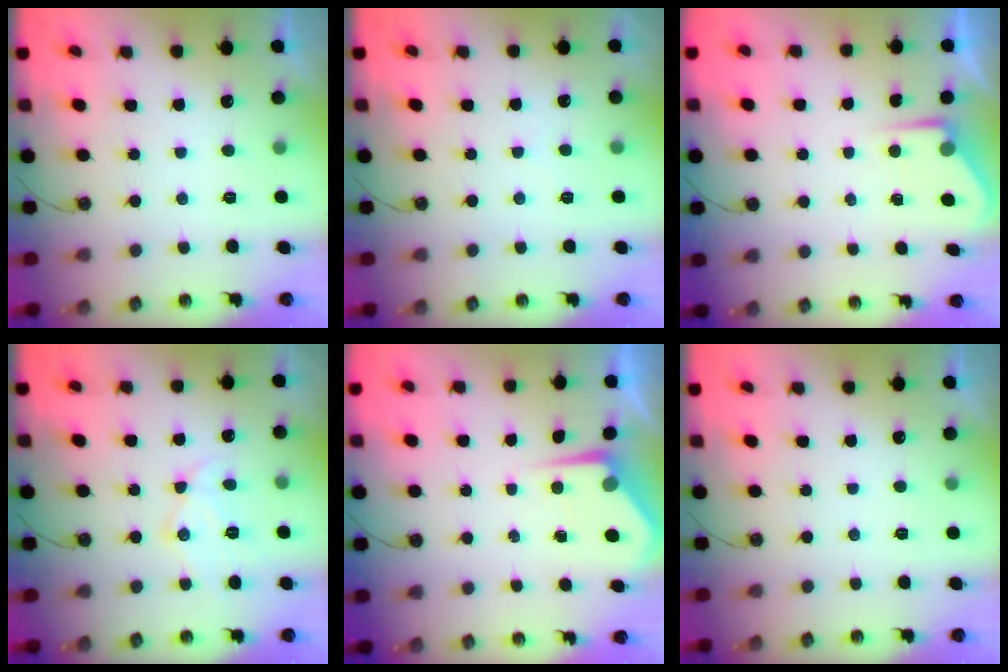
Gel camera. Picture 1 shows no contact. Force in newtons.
{"total": 2.3, "press": 2.2, "slide": 0.4}
{"total": 4.2, "press": 4.2, "slide": 0.5}
{"total": 10.9, "press": 10.8, "slide": 0.7}
{"total": 4.7, "press": 4.7, "slide": 0.4}
{"total": 0.0}